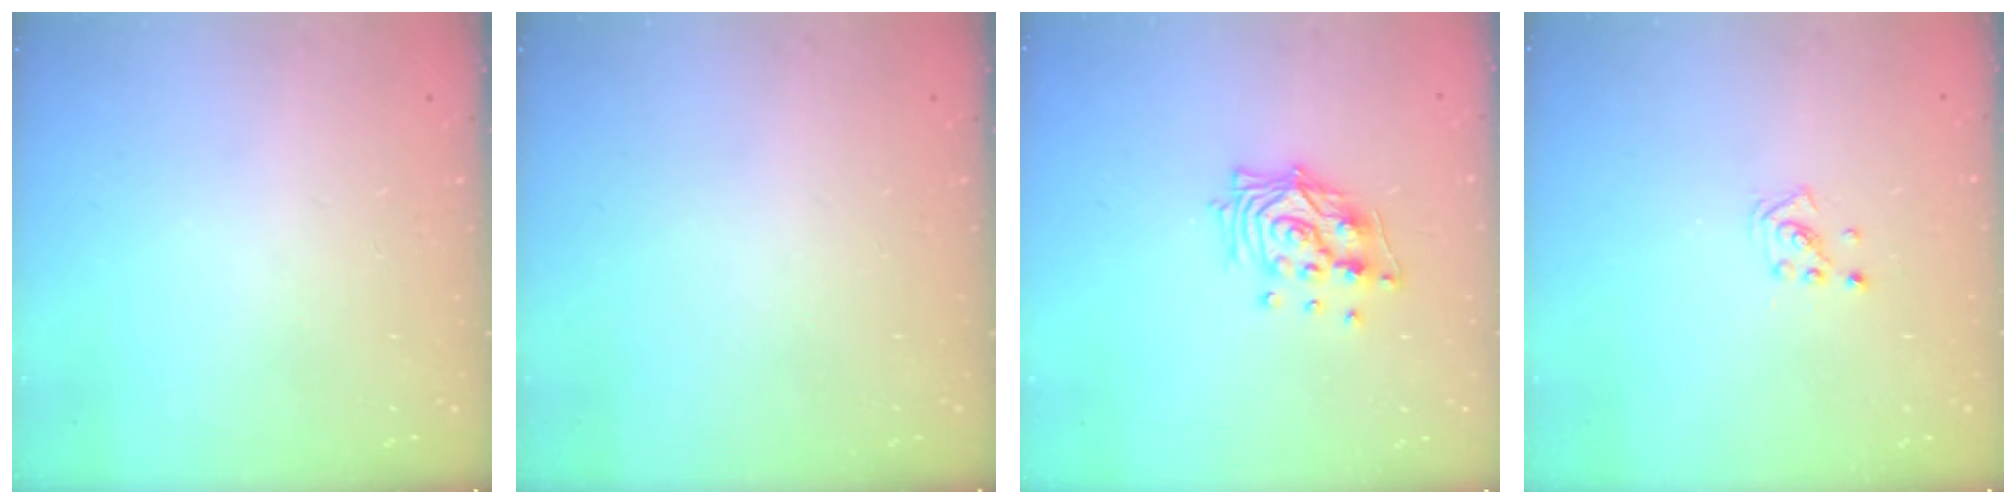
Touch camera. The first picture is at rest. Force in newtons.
{"total": 0.0}
{"total": 13.1, "press": 13.0, "slide": 1.2}
{"total": 1.9, "press": 1.9, "slide": 0.1}